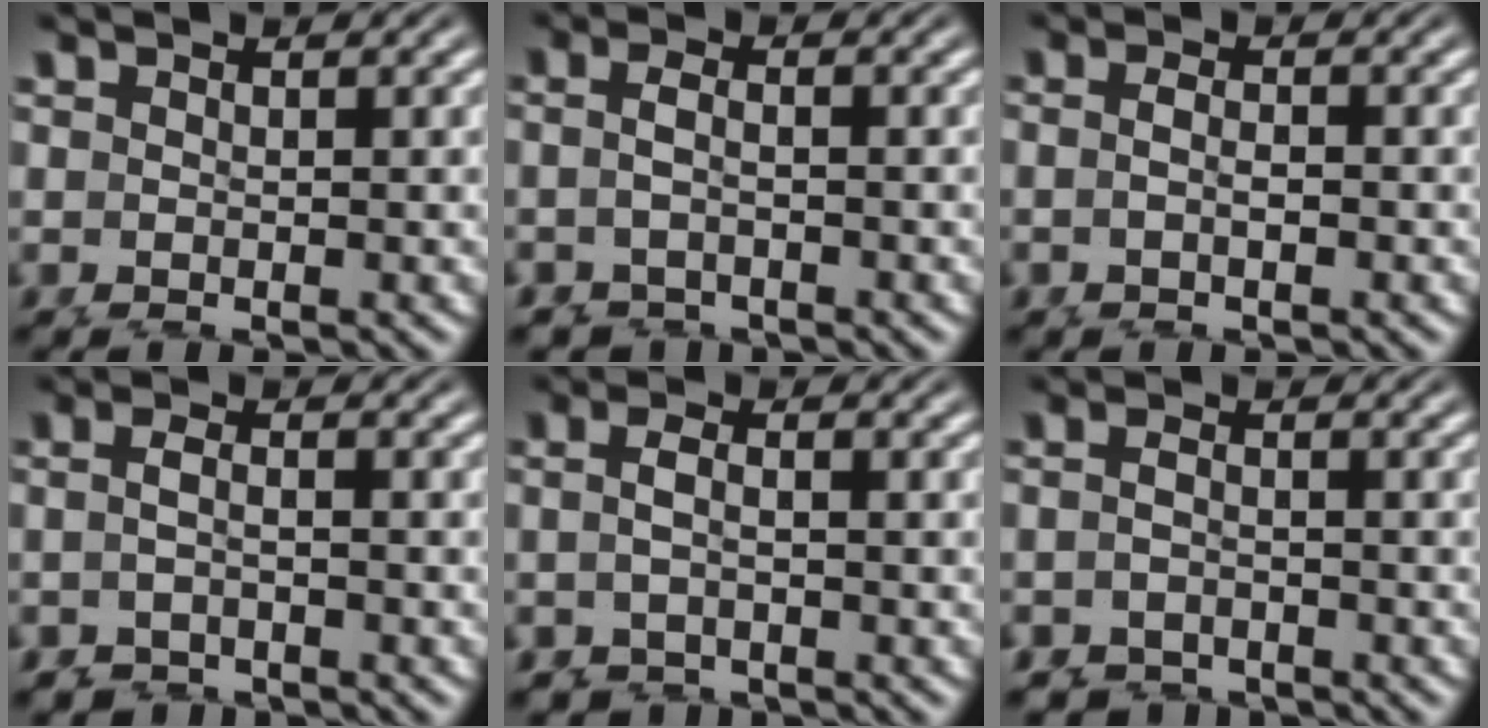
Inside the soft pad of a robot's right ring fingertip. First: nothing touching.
{"total": 2.4, "force": [-1.0, 1.7, 1.3], "torque": [-0.032, -0.004, -0.020]}
{"total": 2.4, "force": [-0.5, 1.1, 2.1], "torque": [-0.036, -0.004, -0.007]}
{"total": 1.9, "force": [-0.9, 1.2, 1.2], "torque": [-0.023, -0.003, -0.018]}
{"total": 2.7, "force": [-0.7, 1.9, 1.8], "torque": [-0.038, -0.003, -0.016]}
{"total": 2.0, "force": [-1.9, 0.7, -0.2], "torque": [-0.002, -0.009, -0.029]}